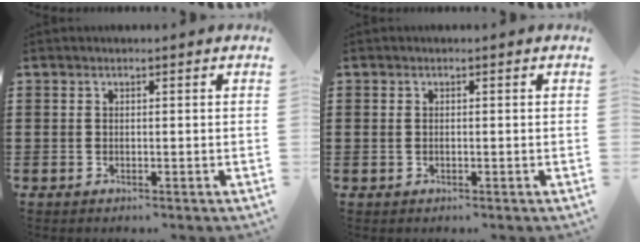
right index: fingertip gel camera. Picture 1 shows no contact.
{"total": 0.6, "force": [0.0, 0.3, 0.5], "torque": [-0.013, 0.000, -0.001]}